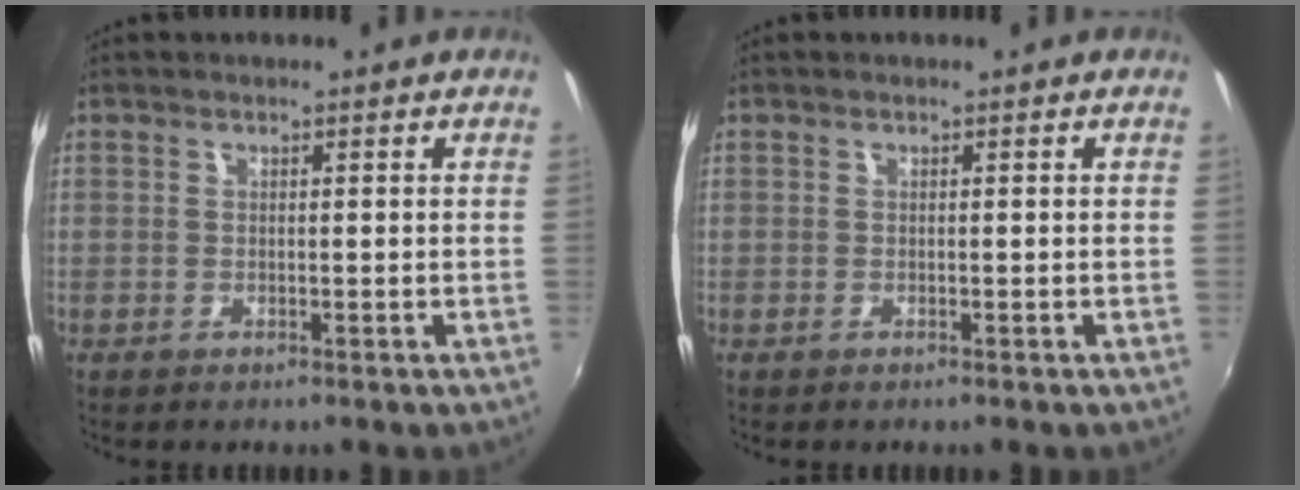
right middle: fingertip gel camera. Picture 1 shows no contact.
{"total": 0.0}